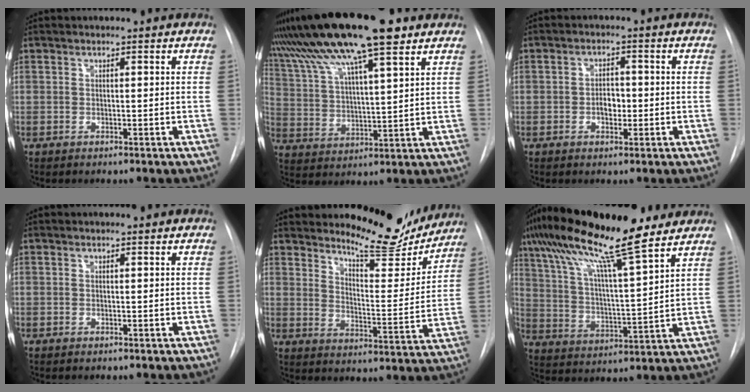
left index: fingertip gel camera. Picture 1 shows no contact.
{"total": 18.5, "force": [13.1, 1.9, 12.9], "torque": [-0.241, 0.036, 0.228]}
{"total": 2.8, "force": [-0.5, 1.7, 2.1], "torque": [-0.032, 0.004, -0.006]}
{"total": 0.0}
{"total": 13.3, "force": [12.5, 2.6, 3.6], "torque": [-0.048, -0.040, 0.170]}
{"total": 19.7, "force": [14.1, 1.6, 13.7], "torque": [-0.254, 0.033, 0.238]}